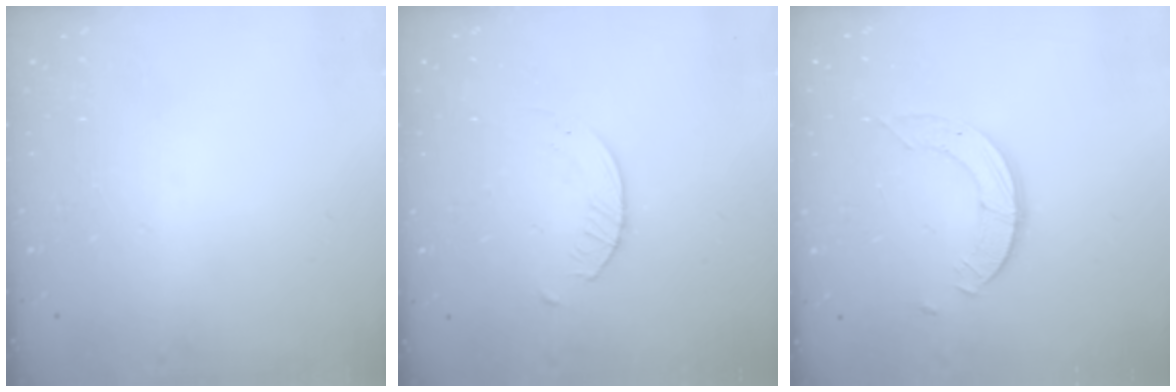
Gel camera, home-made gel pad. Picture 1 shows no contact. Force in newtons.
{"total": 2.8, "press": 2.7, "slide": 0.3}
{"total": 4.0, "press": 4.0, "slide": 0.2}